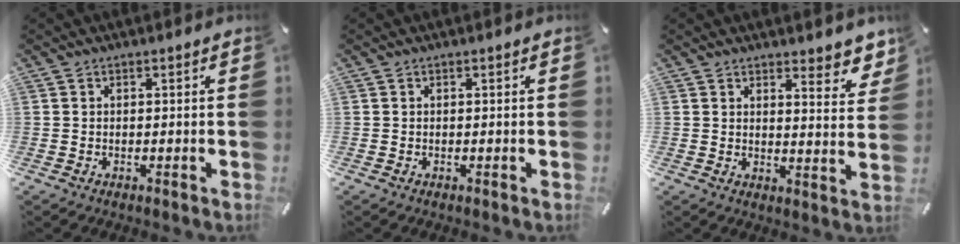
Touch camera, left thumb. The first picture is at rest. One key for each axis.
{"total": 0.0}
{"total": 6.4, "fx": 5.3, "fy": 2.7, "fz": 2.3, "tx": -0.017, "ty": -0.048, "tz": 0.091}